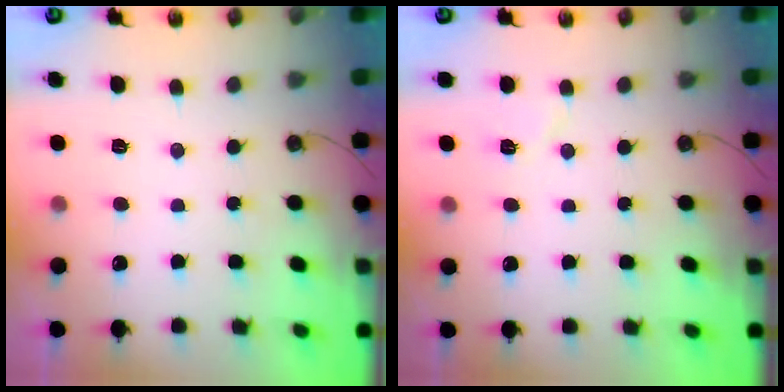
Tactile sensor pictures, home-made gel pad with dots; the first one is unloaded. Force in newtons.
{"total": 4.8, "press": 4.8, "slide": 0.6}